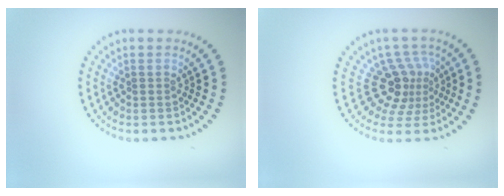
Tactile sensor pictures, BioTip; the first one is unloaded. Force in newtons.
{"total": 3.8, "press": 2.6, "slide": 2.8}